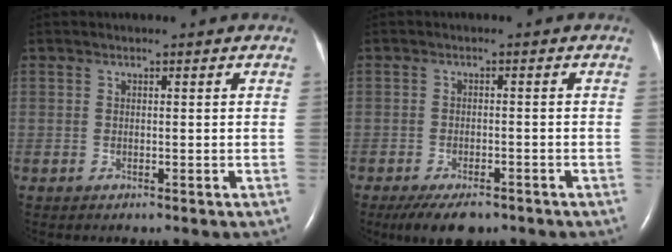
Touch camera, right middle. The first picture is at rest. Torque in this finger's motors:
{"motor_torque": [0.63, -0.53, 0.09, 0.02]}